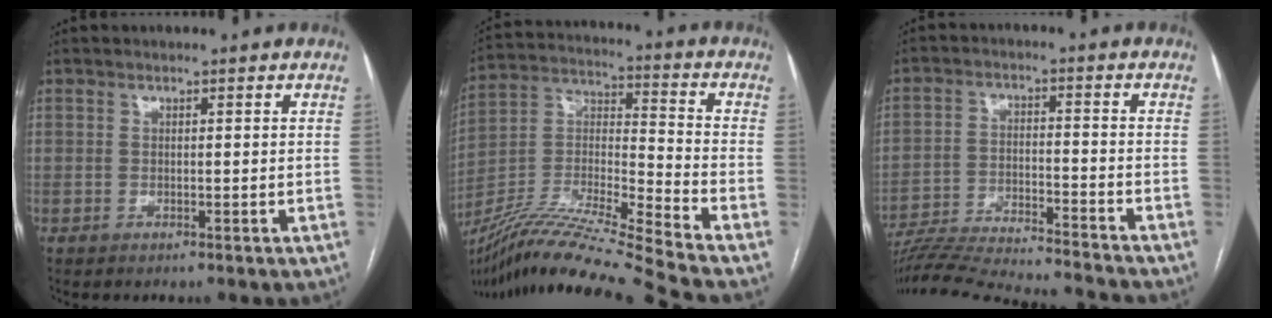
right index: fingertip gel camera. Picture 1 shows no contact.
{"total": 21.8, "force": [-19.0, -2.9, 10.3], "torque": [-0.222, -0.019, -0.346]}
{"total": 19.4, "force": [-18.4, -0.2, 6.0], "torque": [-0.119, -0.025, -0.282]}